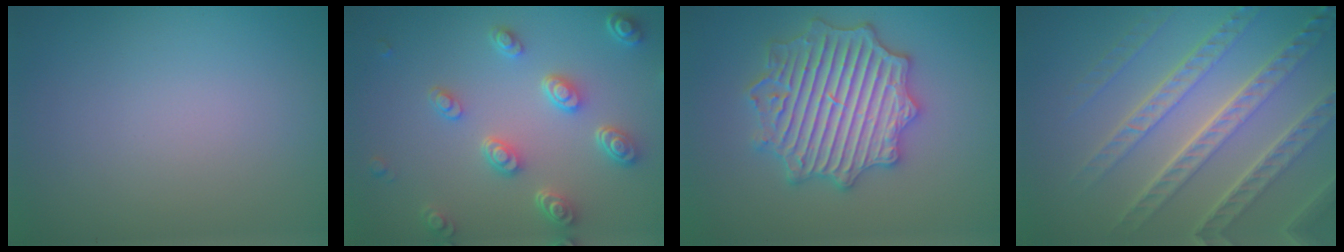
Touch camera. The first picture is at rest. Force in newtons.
{"total": 4.6, "press": 3.3, "slide": 3.1}
{"total": 6.7, "press": 6.6, "slide": 1.2}
{"total": 7.4, "press": 5.2, "slide": 5.2}